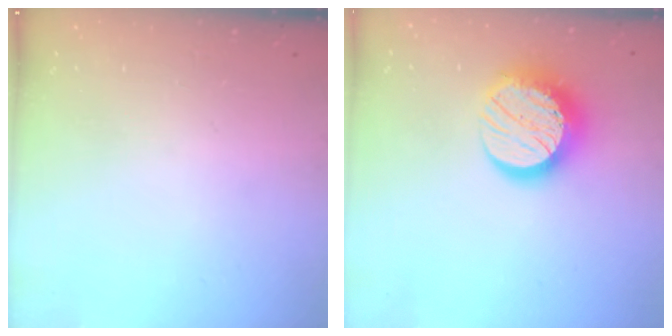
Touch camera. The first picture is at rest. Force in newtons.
{"total": 14.3, "press": 14.3, "slide": 1.0}